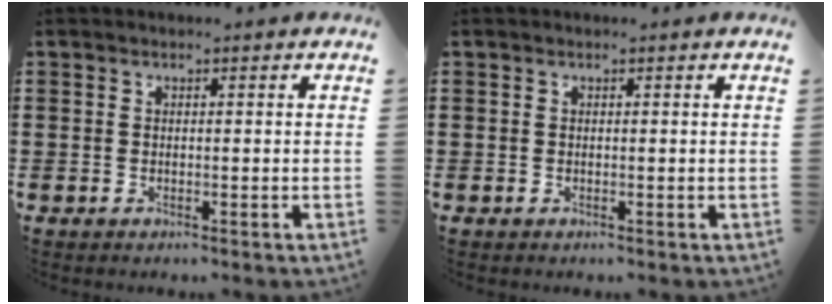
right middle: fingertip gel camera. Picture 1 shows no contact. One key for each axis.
{"total": 0.0}